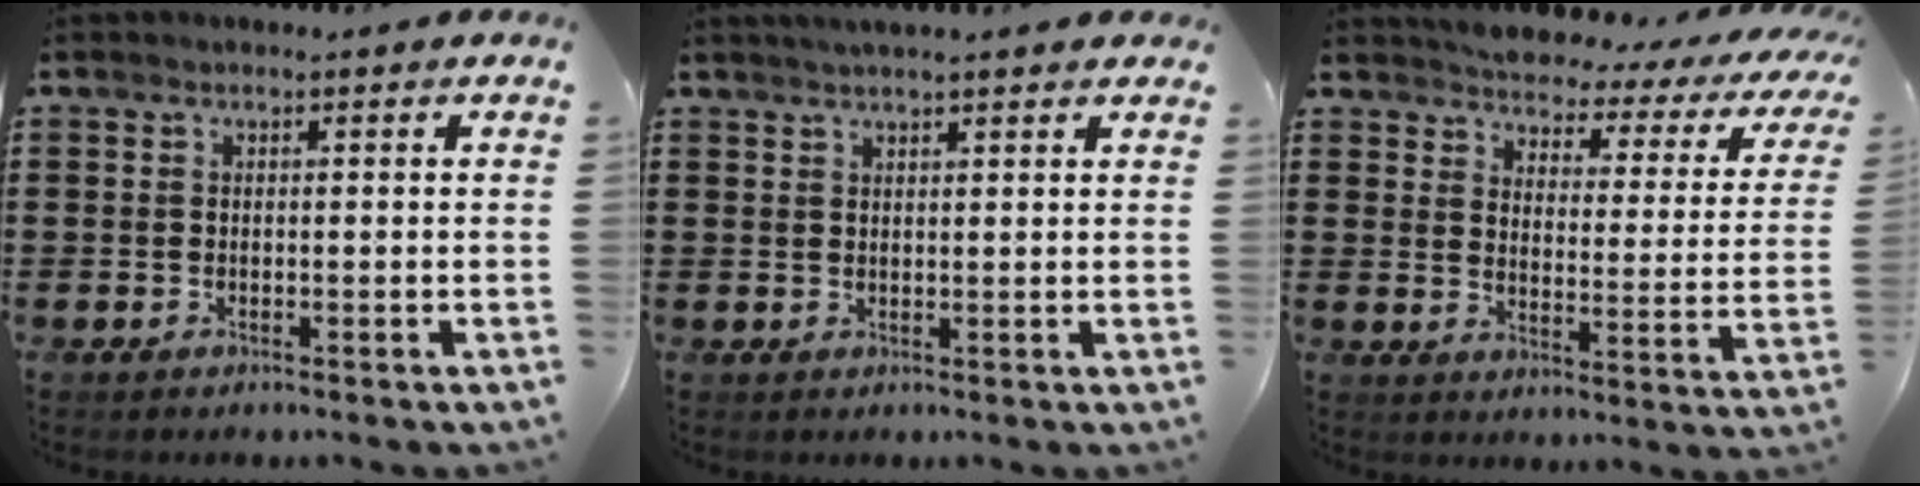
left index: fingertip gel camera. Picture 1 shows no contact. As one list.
[{"total": 2.1, "force": [1.9, 0.0, 0.9], "torque": [-0.021, 0.004, 0.035]}, {"total": 2.8, "force": [2.8, 0.3, 0.6], "torque": [-0.035, -0.030, 0.037]}]